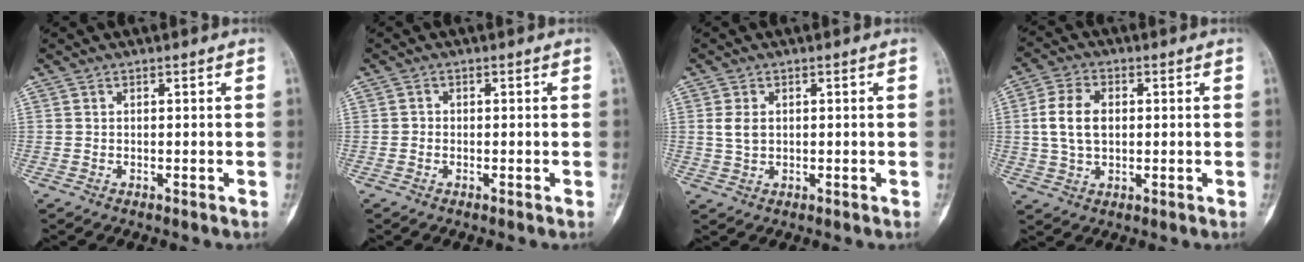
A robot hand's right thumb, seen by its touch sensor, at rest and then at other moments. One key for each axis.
{"total": 0.7, "fx": -0.3, "fy": 0.7, "fz": 0.2, "tx": 0.007, "ty": 0.004, "tz": -0.009}
{"total": 3.0, "fx": 0.4, "fy": 2.1, "fz": 2.1, "tx": -0.034, "ty": 0.001, "tz": 0.010}
{"total": 8.2, "fx": 0.7, "fy": 5.5, "fz": 6.1, "tx": -0.111, "ty": 0.009, "tz": 0.014}